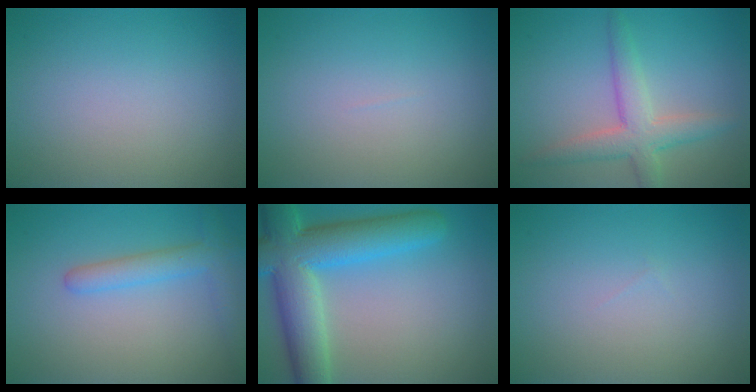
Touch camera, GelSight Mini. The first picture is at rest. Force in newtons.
{"total": 0.0}
{"total": 4.1, "press": 4.1, "slide": 0.4}
{"total": 2.9, "press": 2.9, "slide": 0.2}
{"total": 9.6, "press": 9.6, "slide": 0.4}
{"total": 0.0}